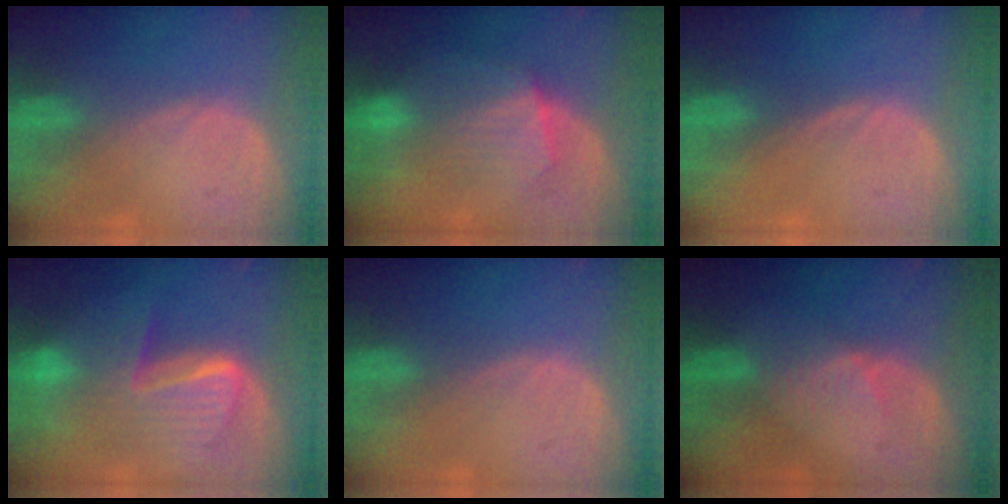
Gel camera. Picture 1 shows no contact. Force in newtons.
{"total": 7.3, "press": 7.2, "slide": 0.7}
{"total": 0.0}
{"total": 9.3, "press": 9.2, "slide": 0.7}
{"total": 0.0}
{"total": 2.7, "press": 2.7, "slide": 0.3}